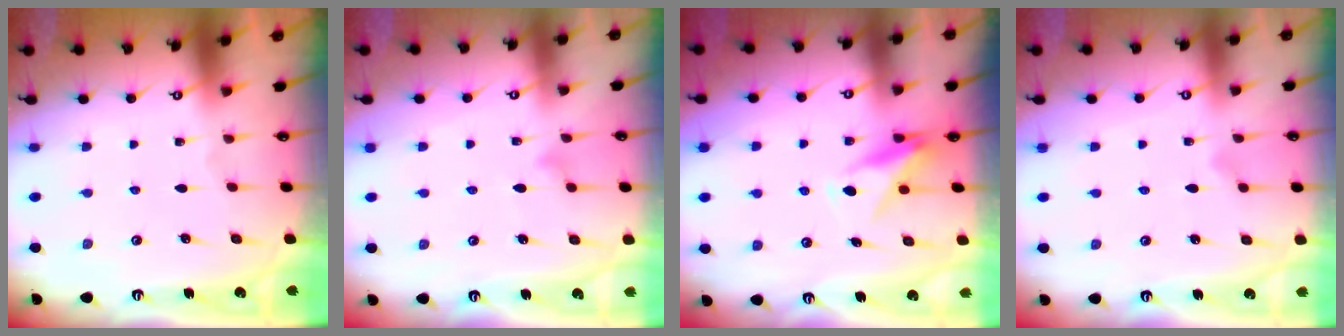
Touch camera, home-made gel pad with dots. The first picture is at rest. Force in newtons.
{"total": 9.8, "press": 9.8, "slide": 0.4}
{"total": 9.7, "press": 9.7, "slide": 0.7}
{"total": 7.3, "press": 7.3, "slide": 0.4}